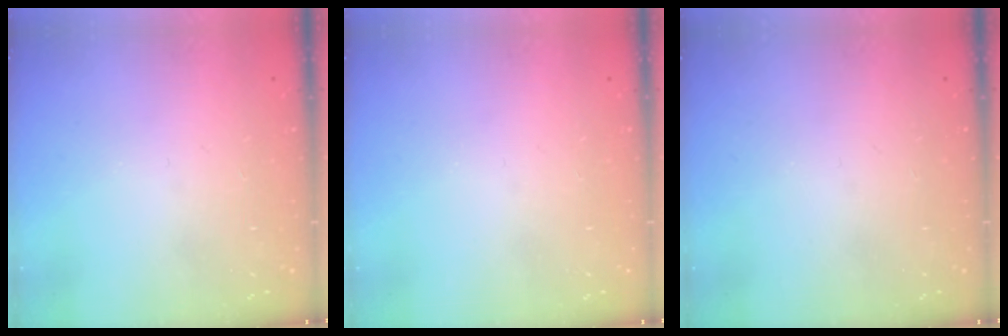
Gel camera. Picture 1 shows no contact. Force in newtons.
{"total": 0.0}
{"total": 0.0}